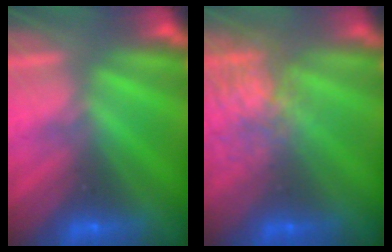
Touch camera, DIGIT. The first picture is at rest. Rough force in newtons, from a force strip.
{"total": 9.0}